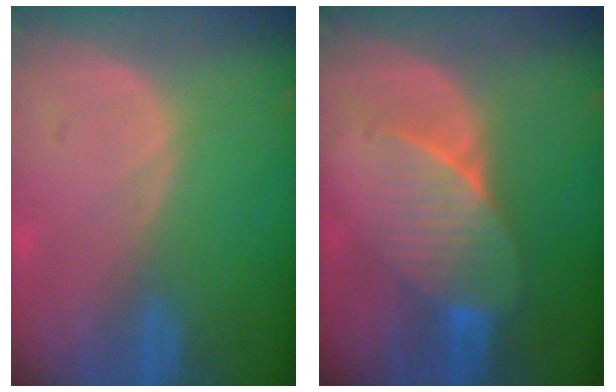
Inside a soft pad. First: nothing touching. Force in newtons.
{"total": 7.3, "press": 6.8, "slide": 2.8}